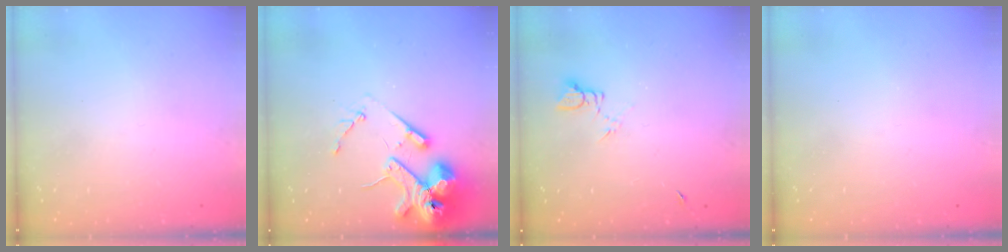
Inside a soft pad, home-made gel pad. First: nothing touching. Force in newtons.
{"total": 14.7, "press": 14.5, "slide": 2.0}
{"total": 4.2, "press": 4.2, "slide": 0.4}
{"total": 0.0}